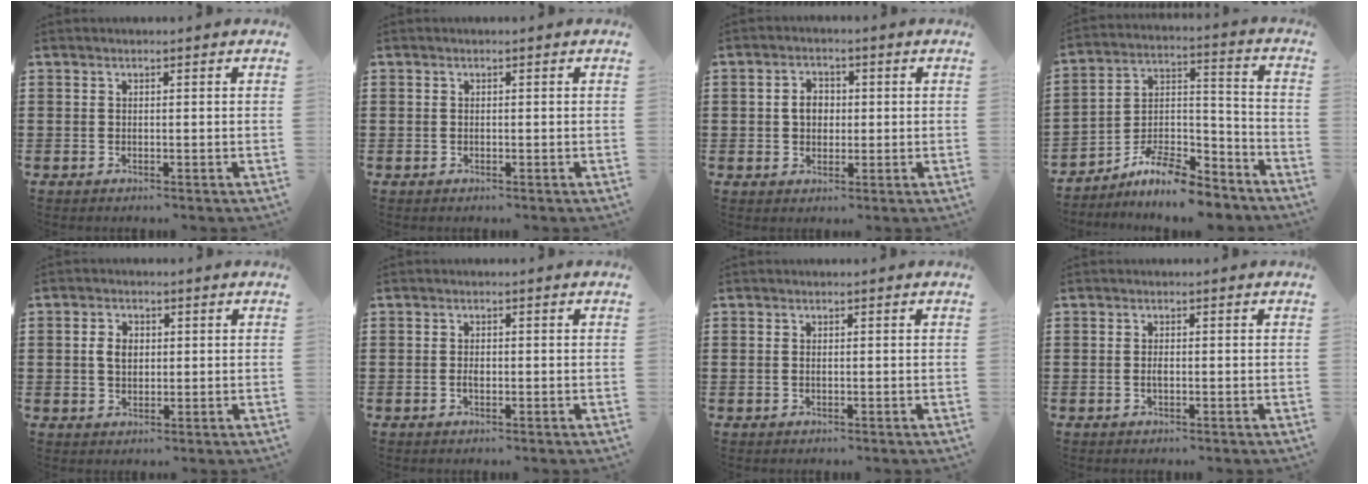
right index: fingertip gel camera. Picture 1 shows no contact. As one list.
[{"total": 0.6, "force": [0.0, 0.6, 0.1], "torque": [-0.003, 0.005, -0.002]}, {"total": 3.3, "force": [0.1, 2.6, 2.0], "torque": [-0.046, 0.011, -0.002]}, {"total": 9.2, "force": [-8.4, 1.6, 3.3], "torque": [-0.054, 0.019, -0.161]}, {"total": 3.1, "force": [0.3, 2.1, 2.2], "torque": [-0.048, 0.011, 0.004]}, {"total": 1.2, "force": [-0.2, 0.5, 1.1], "torque": [-0.021, -0.001, -0.004]}, {"total": 0.6, "force": [0.0, 0.3, 0.5], "torque": [-0.011, -0.001, -0.001]}, {"total": 1.2, "force": [-0.2, 0.4, 1.1], "torque": [-0.022, -0.002, -0.003]}]